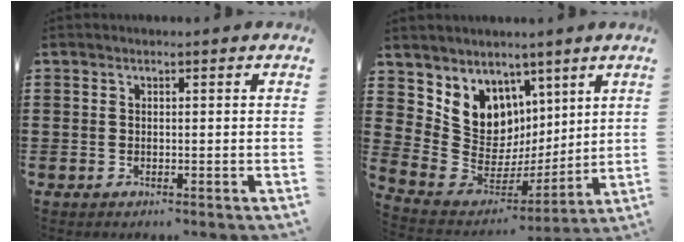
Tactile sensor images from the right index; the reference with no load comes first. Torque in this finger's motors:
{"motor_torque": [1.03, 0.97, 0.50, 0.15]}